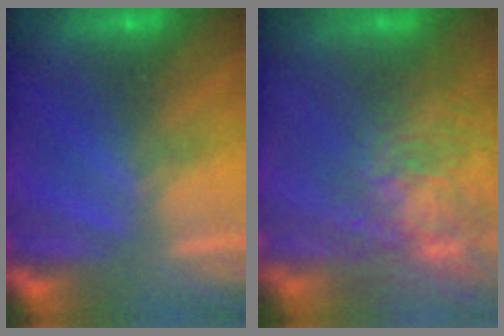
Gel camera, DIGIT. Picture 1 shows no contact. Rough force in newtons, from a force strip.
{"total": 11.2}